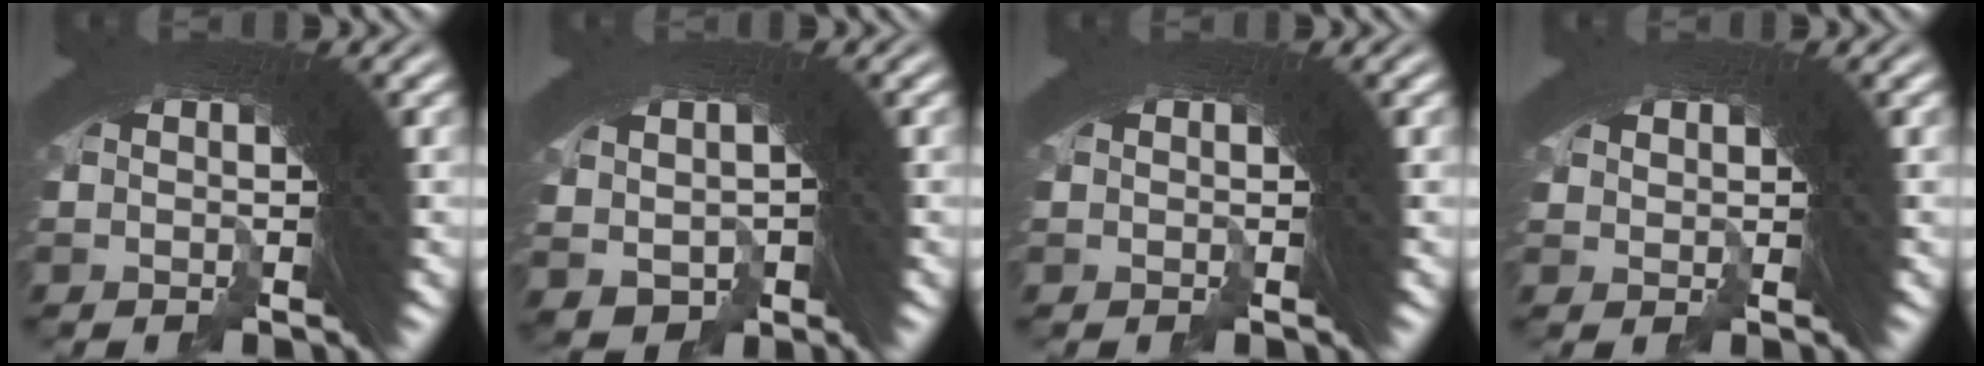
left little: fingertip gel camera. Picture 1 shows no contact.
{"total": 5.1, "force": [-2.4, 4.3, 1.2], "torque": [-0.048, -0.037, -0.020]}
{"total": 0.0}
{"total": 1.1, "force": [-0.7, 0.2, -0.8], "torque": [-0.002, -0.012, -0.004]}